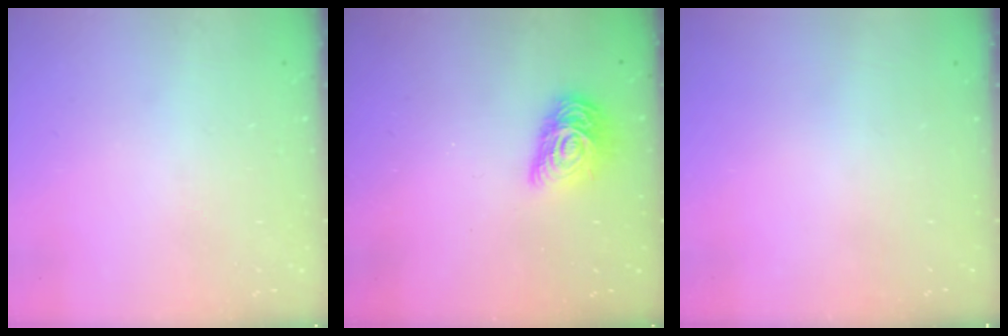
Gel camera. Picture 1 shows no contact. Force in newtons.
{"total": 11.7, "press": 11.6, "slide": 1.0}
{"total": 0.0}